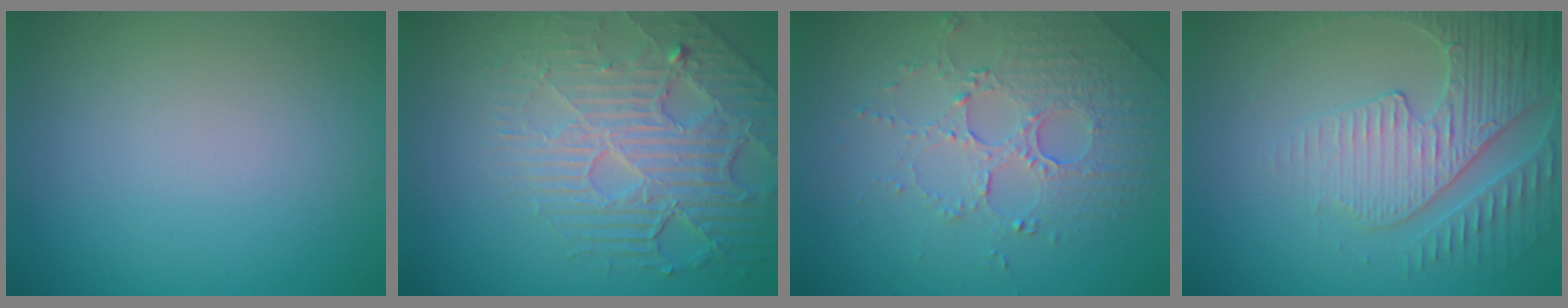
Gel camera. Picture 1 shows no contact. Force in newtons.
{"total": 5.6, "press": 4.7, "slide": 3.0}
{"total": 5.0, "press": 3.4, "slide": 3.6}
{"total": 4.3, "press": 4.3, "slide": 0.4}